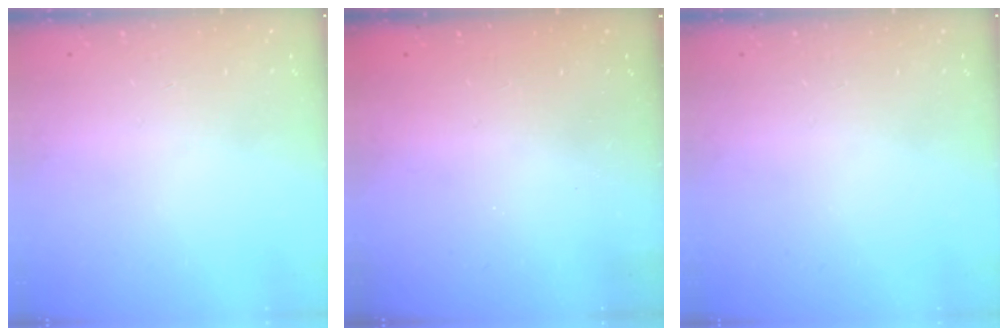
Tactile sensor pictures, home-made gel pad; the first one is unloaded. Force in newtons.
{"total": 2.4, "press": 2.2, "slide": 0.8}
{"total": 0.0}